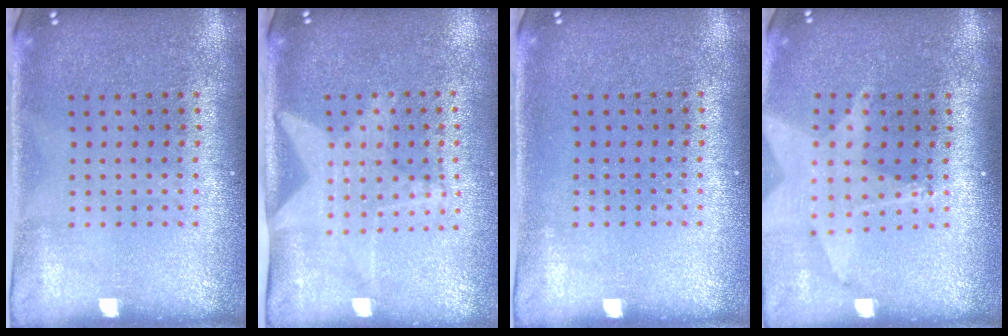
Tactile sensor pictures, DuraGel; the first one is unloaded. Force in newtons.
{"total": 1.4, "press": 1.4, "slide": 0.3}
{"total": 0.0}
{"total": 2.0, "press": 1.5, "slide": 1.3}